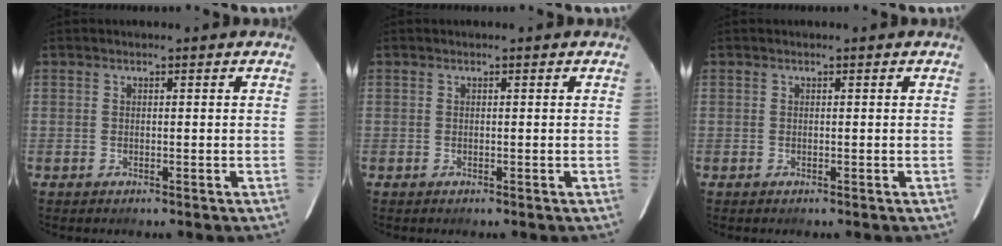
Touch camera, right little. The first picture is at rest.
{"total": 0.0}
{"total": 0.0}